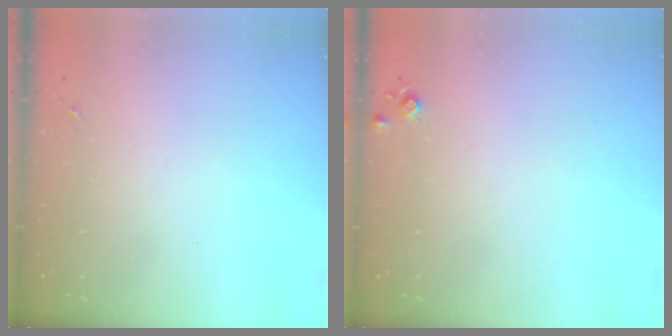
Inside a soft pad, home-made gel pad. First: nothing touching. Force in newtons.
{"total": 5.1, "press": 5.1, "slide": 0.7}